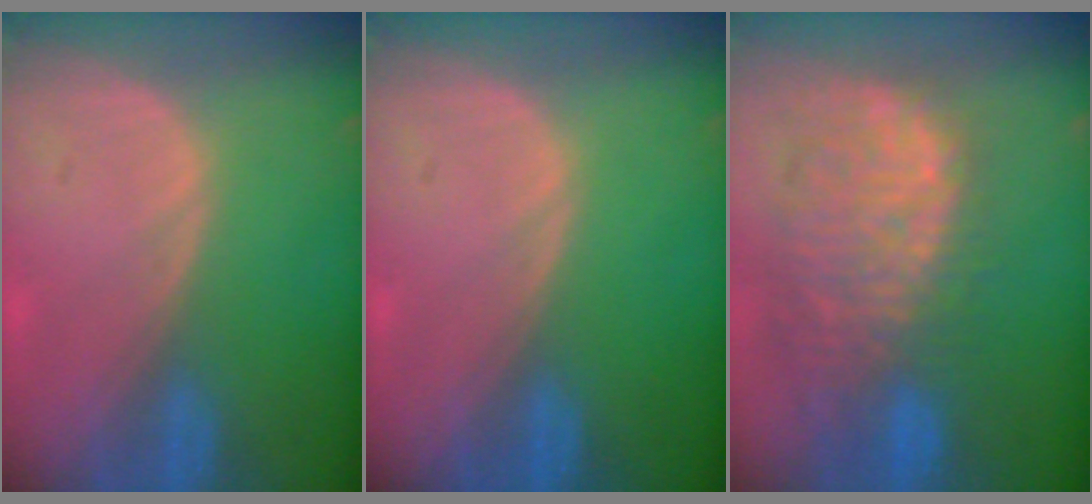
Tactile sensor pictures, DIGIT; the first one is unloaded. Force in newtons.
{"total": 0.0}
{"total": 11.8, "press": 10.6, "slide": 5.2}